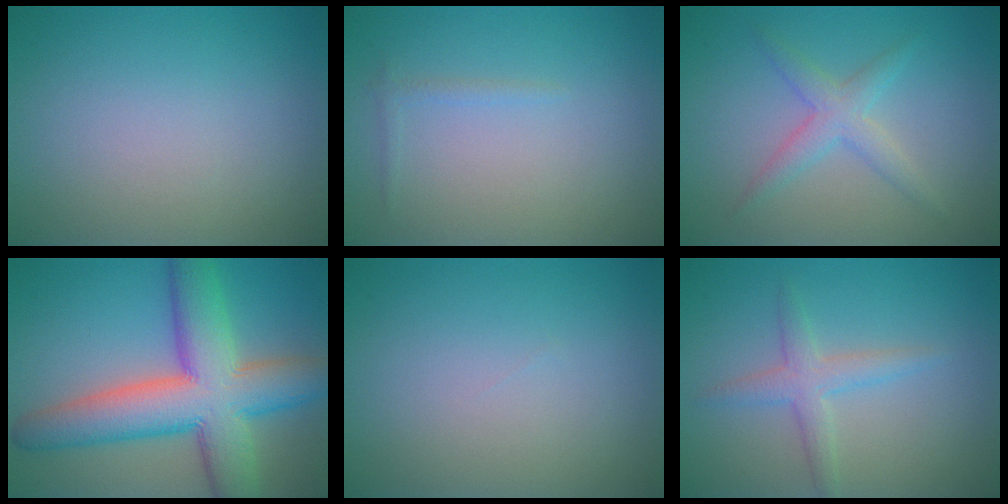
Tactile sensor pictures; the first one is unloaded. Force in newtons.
{"total": 0.7, "press": 0.7, "slide": 0.1}
{"total": 2.6, "press": 2.6, "slide": 0.1}
{"total": 11.1, "press": 11.1, "slide": 0.7}
{"total": 0.0}
{"total": 2.4, "press": 2.4, "slide": 0.0}